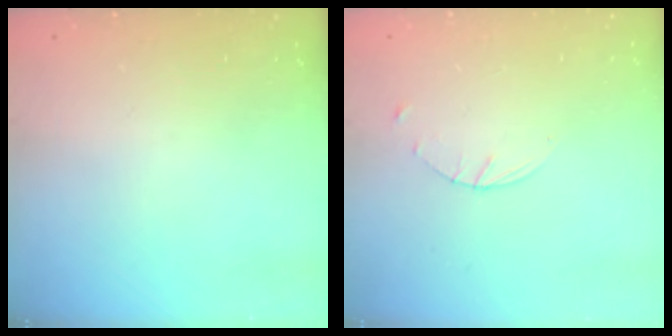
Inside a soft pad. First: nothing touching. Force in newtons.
{"total": 1.6, "press": 1.6, "slide": 0.2}